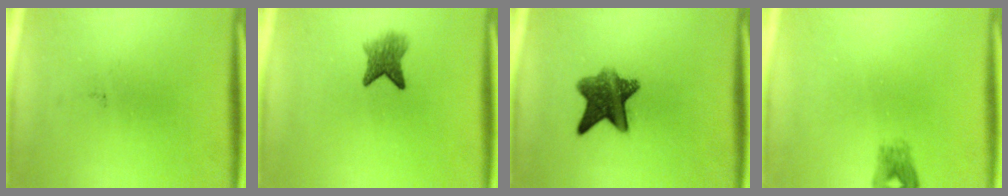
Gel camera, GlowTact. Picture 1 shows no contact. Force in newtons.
{"total": 3.9}
{"total": 8.4}
{"total": 1.8}